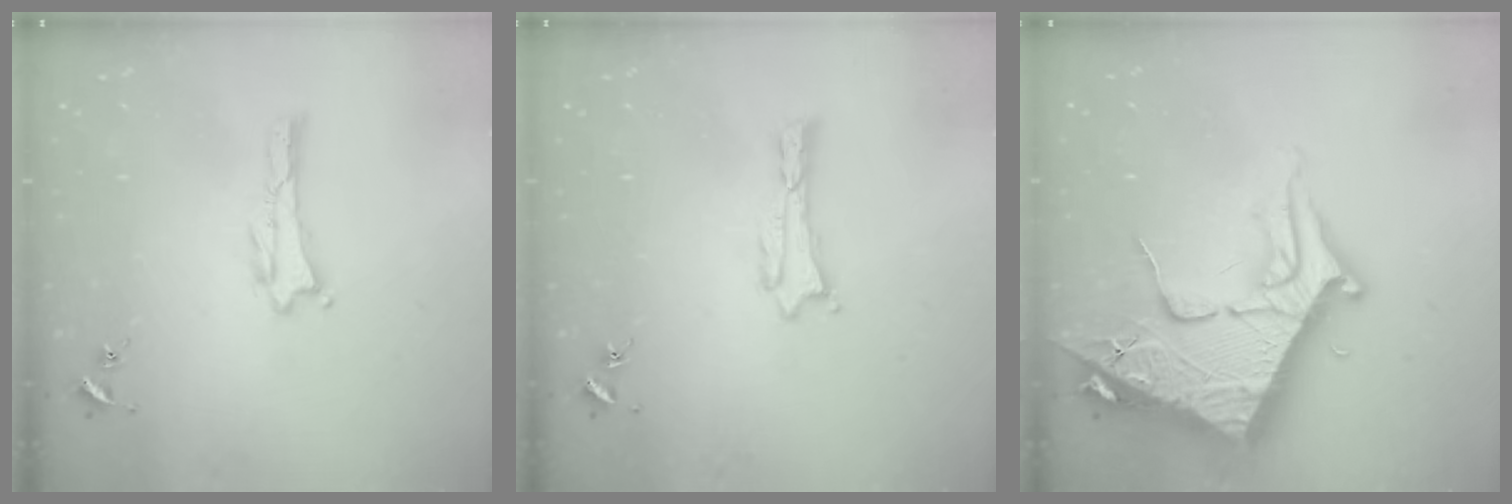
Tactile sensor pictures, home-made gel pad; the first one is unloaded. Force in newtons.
{"total": 0.7, "press": 0.7, "slide": 0.1}
{"total": 12.0, "press": 11.9, "slide": 1.4}